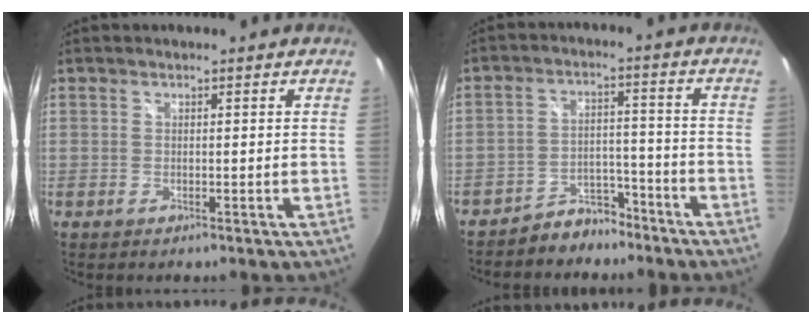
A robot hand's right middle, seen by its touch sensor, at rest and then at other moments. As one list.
[{"total": 6.8, "force": [-5.9, 3.2, 1.1], "torque": [-0.025, 0.025, -0.084]}]